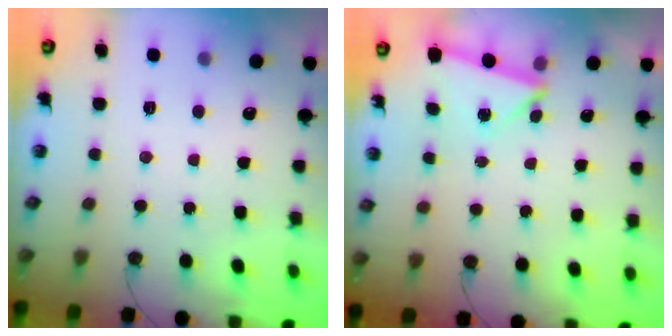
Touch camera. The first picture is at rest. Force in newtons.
{"total": 3.0, "press": 2.5, "slide": 1.8}